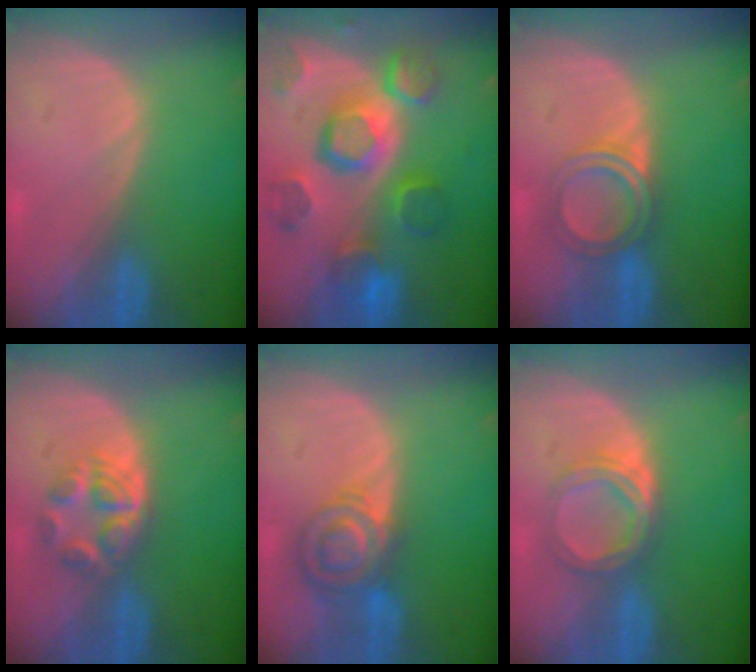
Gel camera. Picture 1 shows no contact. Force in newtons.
{"total": 12.0, "press": 10.6, "slide": 5.6}
{"total": 4.9, "press": 4.7, "slide": 1.4}
{"total": 6.1, "press": 5.1, "slide": 3.3}
{"total": 7.1, "press": 6.2, "slide": 3.5}
{"total": 5.6, "press": 5.0, "slide": 2.5}